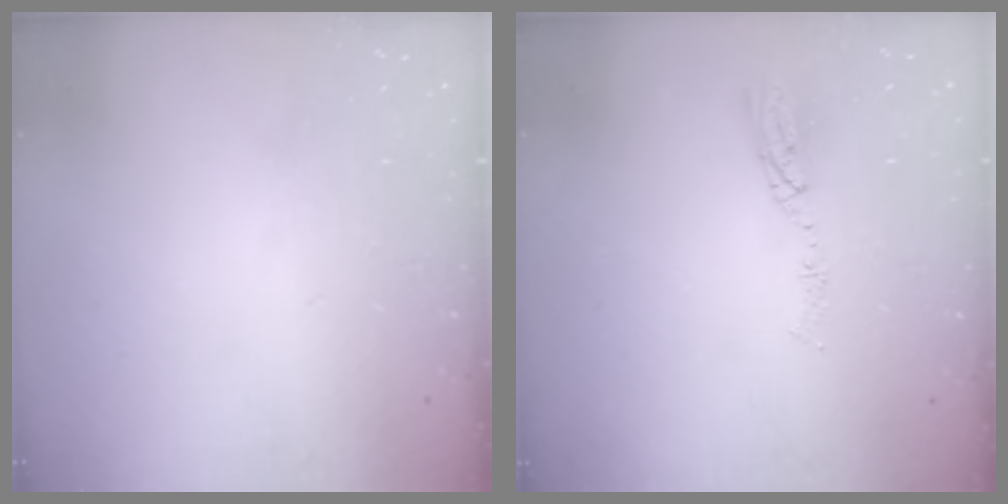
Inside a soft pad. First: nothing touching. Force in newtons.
{"total": 5.0, "press": 5.0, "slide": 0.2}